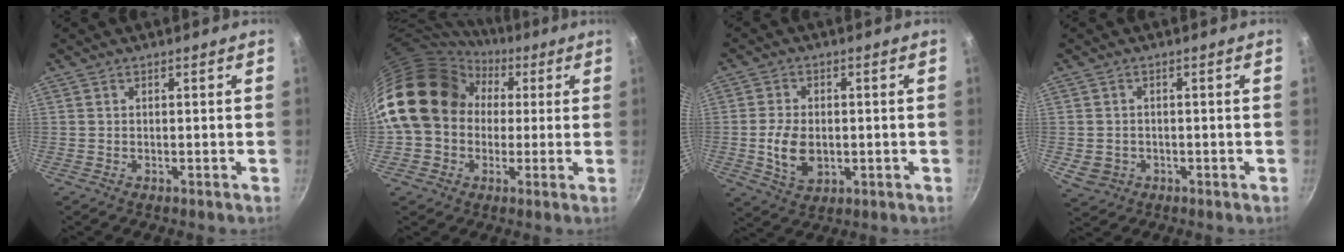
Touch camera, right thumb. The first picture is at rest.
{"total": 18.2, "force": [2.4, 14.9, 10.1], "torque": [-0.154, 0.043, 0.034]}
{"total": 9.1, "force": [-1.1, 6.1, 6.7], "torque": [-0.120, 0.004, -0.017]}
{"total": 4.0, "force": [-0.9, 3.4, 1.9], "torque": [-0.031, 0.008, -0.006]}